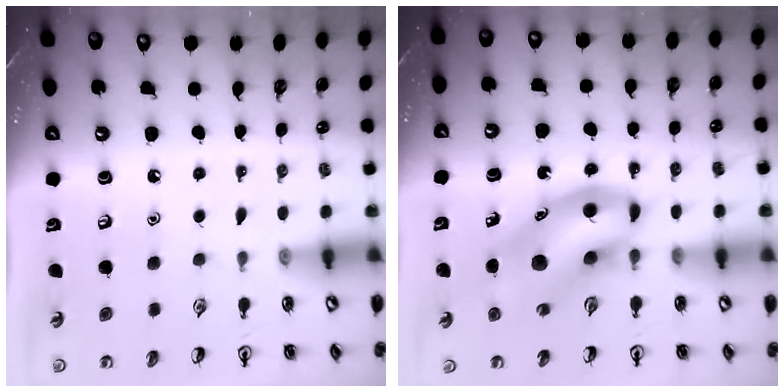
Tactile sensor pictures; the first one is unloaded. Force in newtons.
{"total": 11.6, "press": 11.2, "slide": 3.2}